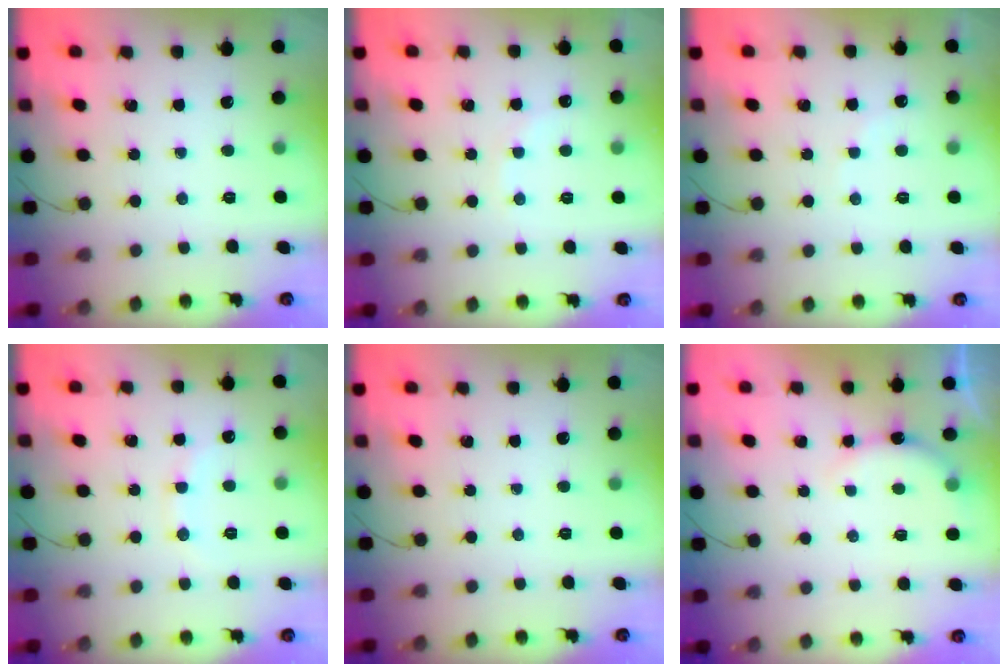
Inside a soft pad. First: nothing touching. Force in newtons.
{"total": 3.9, "press": 3.7, "slide": 1.1}
{"total": 4.7, "press": 4.6, "slide": 0.9}
{"total": 5.7, "press": 5.5, "slide": 1.7}
{"total": 0.0}
{"total": 5.9, "press": 5.8, "slide": 1.0}